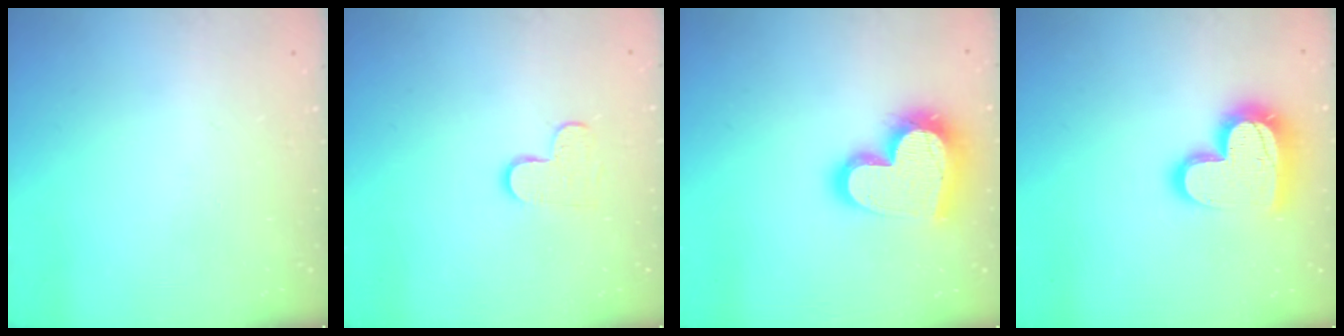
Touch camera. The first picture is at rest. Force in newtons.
{"total": 4.9, "press": 4.8, "slide": 0.4}
{"total": 20.6, "press": 20.5, "slide": 1.8}
{"total": 18.5, "press": 18.4, "slide": 1.3}